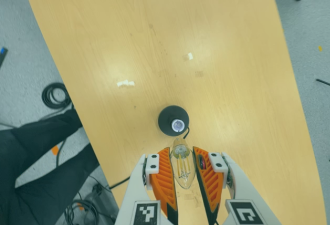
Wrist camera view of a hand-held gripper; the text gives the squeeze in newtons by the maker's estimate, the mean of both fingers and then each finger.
{"total": 11.7, "left": 11.9, "right": 11.4}